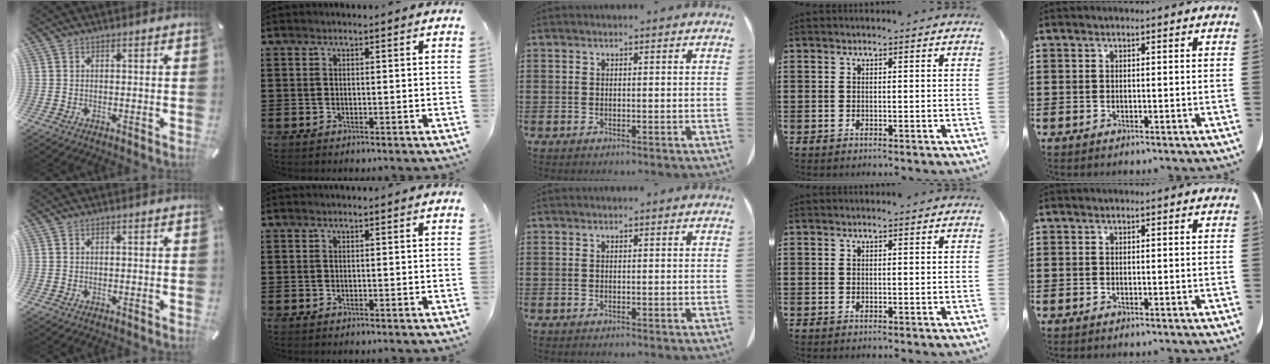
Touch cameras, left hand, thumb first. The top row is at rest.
{}